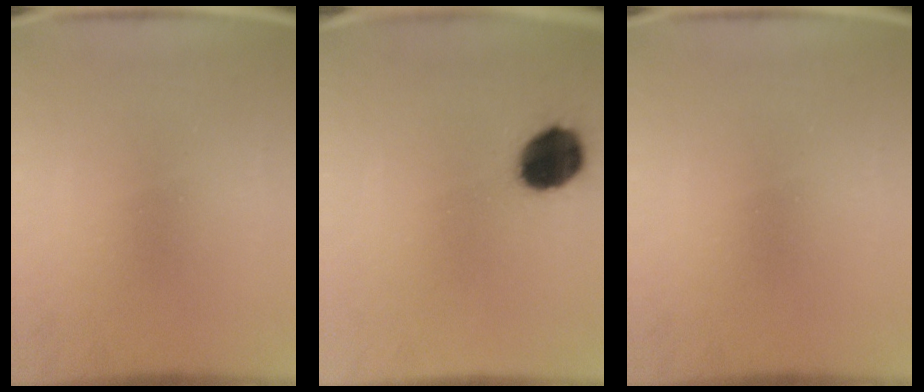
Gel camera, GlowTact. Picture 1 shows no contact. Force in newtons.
{"total": 12.4}
{"total": 0.0}